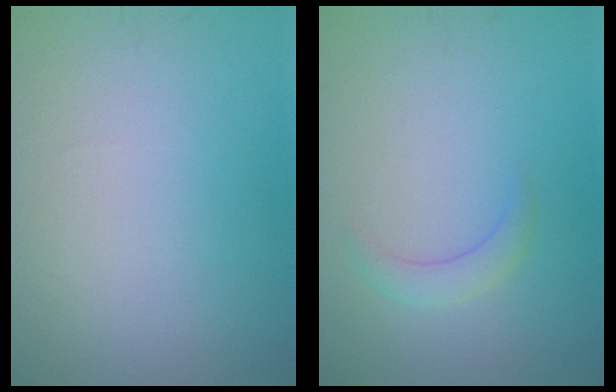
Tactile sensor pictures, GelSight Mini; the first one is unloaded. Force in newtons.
{"total": 1.7, "press": 1.6, "slide": 0.2}